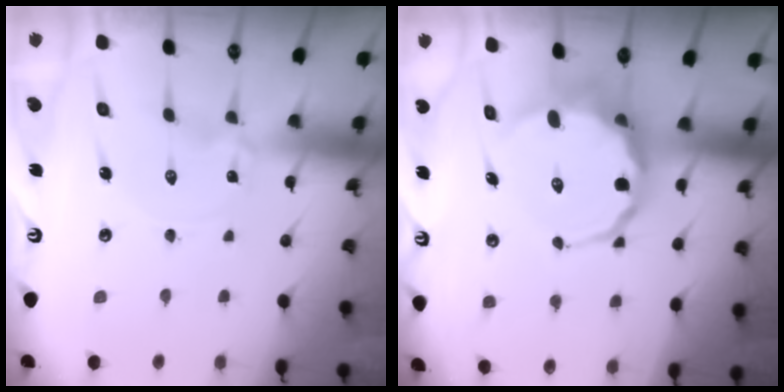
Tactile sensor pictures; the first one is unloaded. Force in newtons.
{"total": 9.4, "press": 9.0, "slide": 2.8}